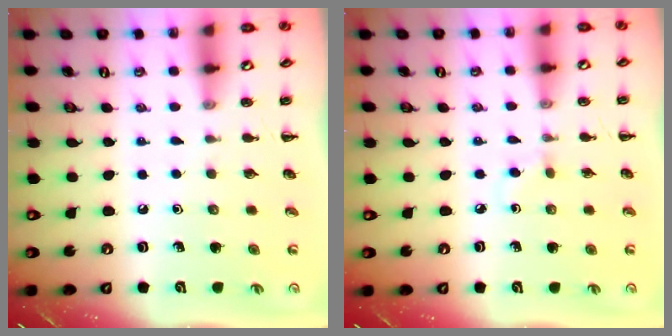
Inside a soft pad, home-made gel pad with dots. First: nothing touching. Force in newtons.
{"total": 2.1, "press": 1.8, "slide": 1.0}